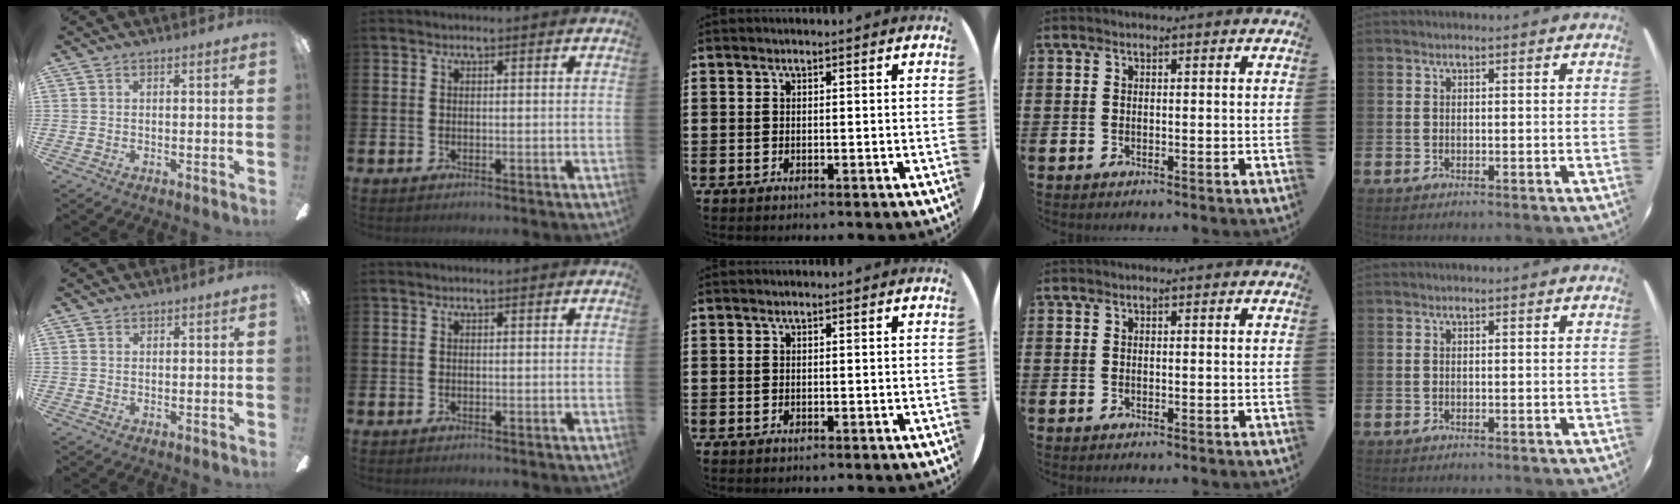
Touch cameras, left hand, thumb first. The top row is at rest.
{"thumb": {"total": 0.5, "force": [0.4, 0.3, 0.1], "torque": [-0.003, 0.002, 0.008]}}